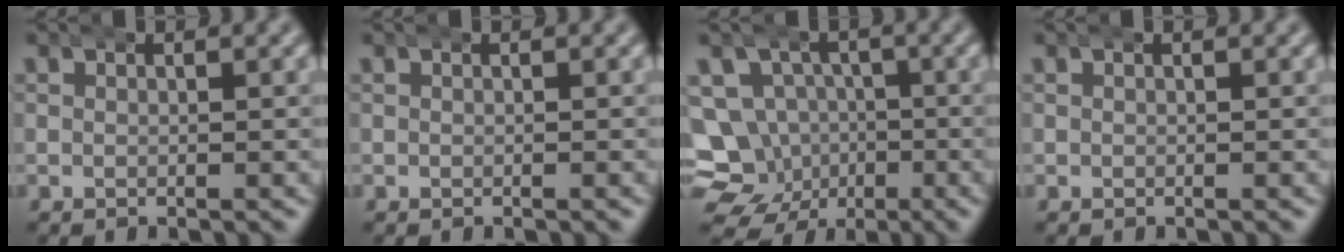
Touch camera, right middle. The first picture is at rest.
{"total": 0.0}
{"total": 15.4, "force": [-2.9, 14.1, 5.3], "torque": [-0.122, -0.057, -0.054]}
{"total": 0.0}